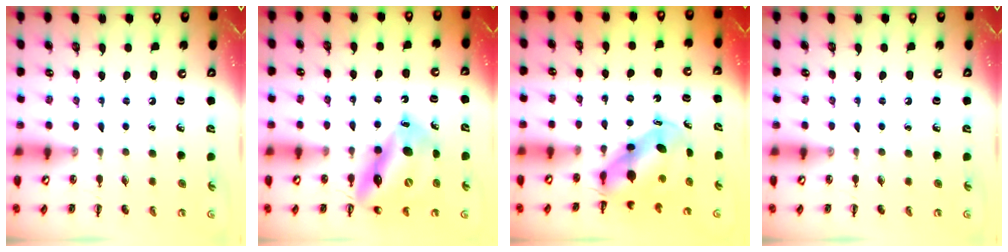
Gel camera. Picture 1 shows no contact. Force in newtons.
{"total": 15.7, "press": 15.0, "slide": 4.6}
{"total": 6.6, "press": 6.3, "slide": 1.9}
{"total": 0.0}